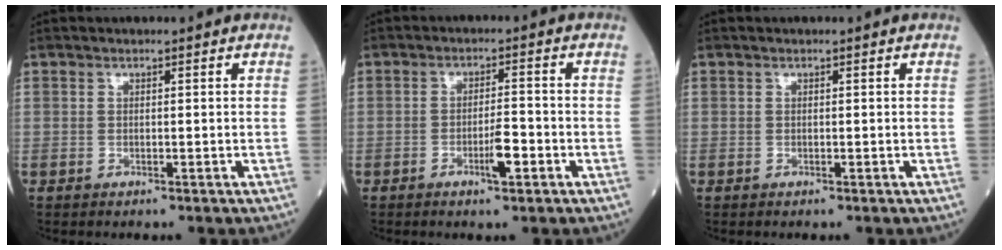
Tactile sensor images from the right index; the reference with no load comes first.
{"total": 4.0, "force": [-1.8, 0.6, 3.5], "torque": [-0.057, 0.002, -0.031]}
{"total": 0.0}